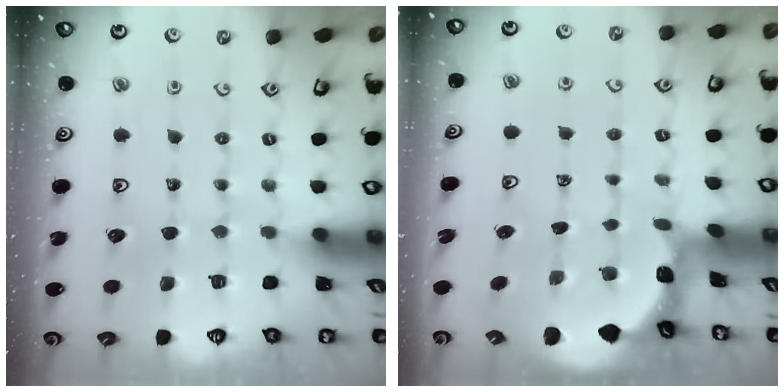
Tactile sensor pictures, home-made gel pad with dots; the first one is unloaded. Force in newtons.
{"total": 1.5, "press": 1.5, "slide": 0.2}